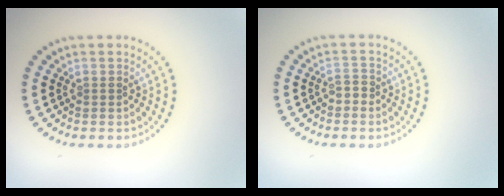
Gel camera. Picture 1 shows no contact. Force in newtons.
{"total": 1.0, "press": 0.8, "slide": 0.6}